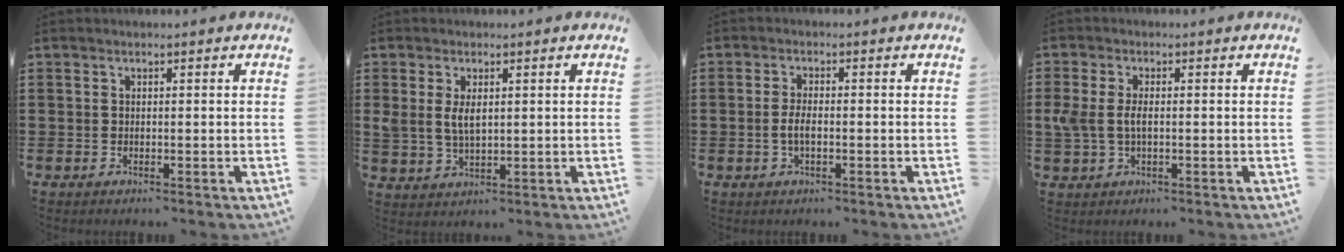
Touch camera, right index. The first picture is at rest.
{"total": 4.0, "force": [0.9, 1.9, 3.3], "torque": [-0.078, 0.002, 0.014]}
{"total": 2.6, "force": [-0.6, 0.8, 2.4], "torque": [-0.059, -0.004, -0.016]}
{"total": 3.8, "force": [0.0, 2.0, 3.2], "torque": [-0.094, -0.005, -0.011]}